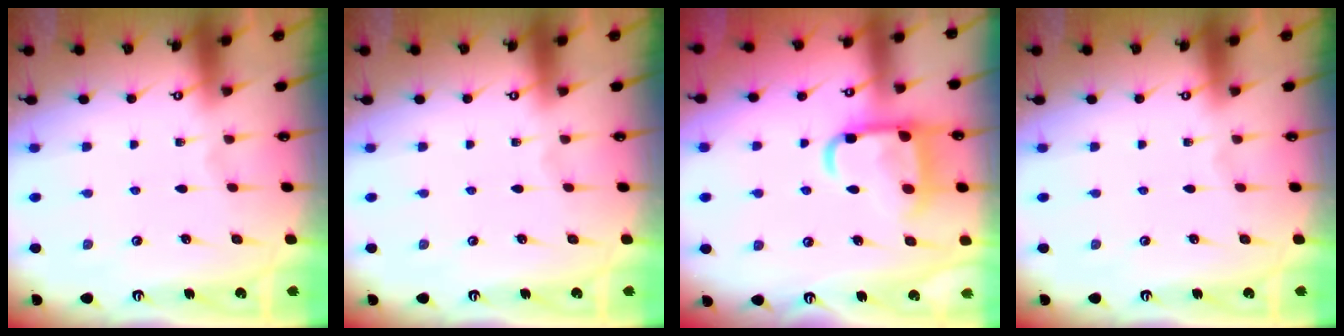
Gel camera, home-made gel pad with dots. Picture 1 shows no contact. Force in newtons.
{"total": 0.0}
{"total": 14.2, "press": 14.1, "slide": 1.5}
{"total": 0.0}